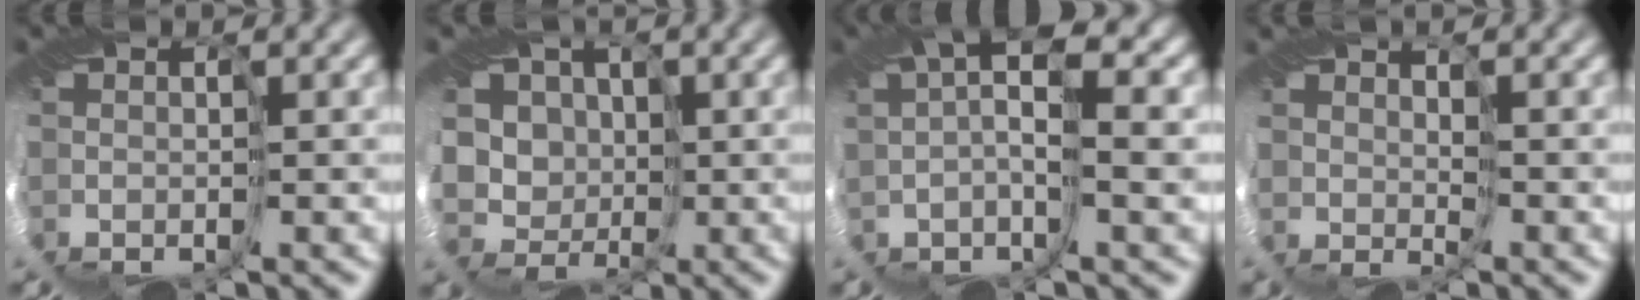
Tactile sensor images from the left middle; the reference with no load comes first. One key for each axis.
{"total": 4.8, "fx": 3.1, "fy": 3.6, "fz": 0.1, "tx": -0.019, "ty": 0.009, "tz": 0.055}
{"total": 4.1, "fx": 1.2, "fy": 0.7, "fz": 3.8, "tx": -0.071, "ty": 0.019, "tz": 0.018}
{"total": 2.5, "fx": 1.6, "fy": -1.1, "fz": -1.5, "tx": 0.020, "ty": 0.001, "tz": 0.030}